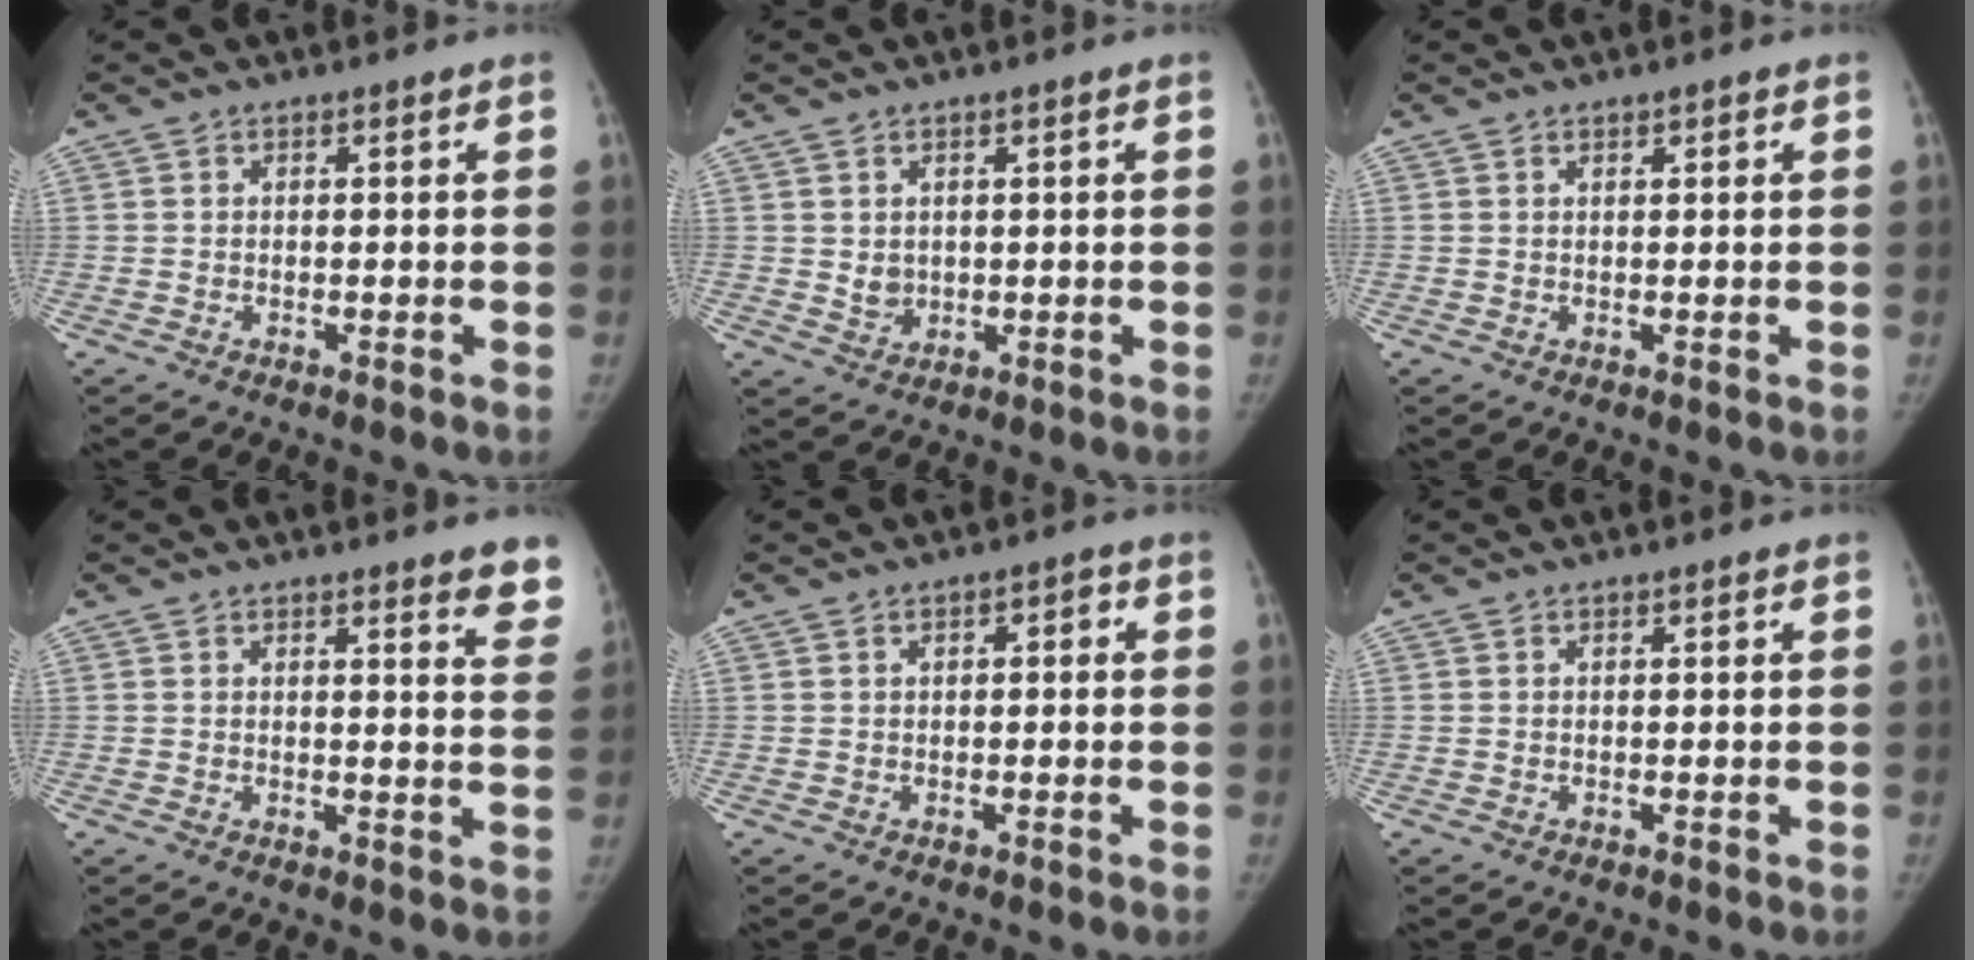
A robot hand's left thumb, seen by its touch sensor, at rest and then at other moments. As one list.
[{"total": 2.6, "force": [0.5, 2.3, 1.2], "torque": [-0.009, -0.006, 0.017]}, {"total": 0.7, "force": [0.5, 0.3, 0.4], "torque": [-0.002, 0.000, 0.008]}, {"total": 7.1, "force": [5.8, 1.4, 3.8], "torque": [-0.018, -0.031, 0.049]}, {"total": 2.1, "force": [0.4, 1.2, 1.7], "torque": [-0.013, 0.007, 0.001]}, {"total": 0.0}]